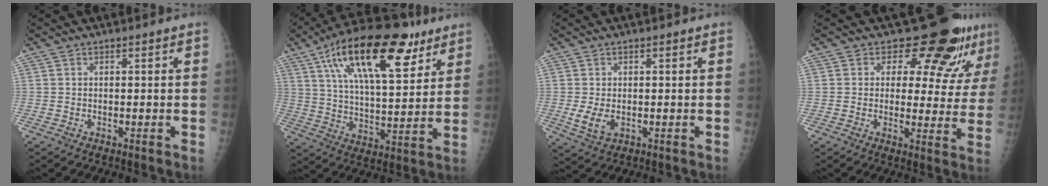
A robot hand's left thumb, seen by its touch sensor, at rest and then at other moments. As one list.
[{"total": 23.2, "force": [12.1, 9.2, 17.5], "torque": [-0.265, -0.022, 0.200]}, {"total": 4.2, "force": [-0.5, 2.8, 3.1], "torque": [-0.058, -0.010, -0.002]}, {"total": 12.6, "force": [9.9, 5.5, 5.6], "torque": [-0.024, -0.069, 0.111]}]